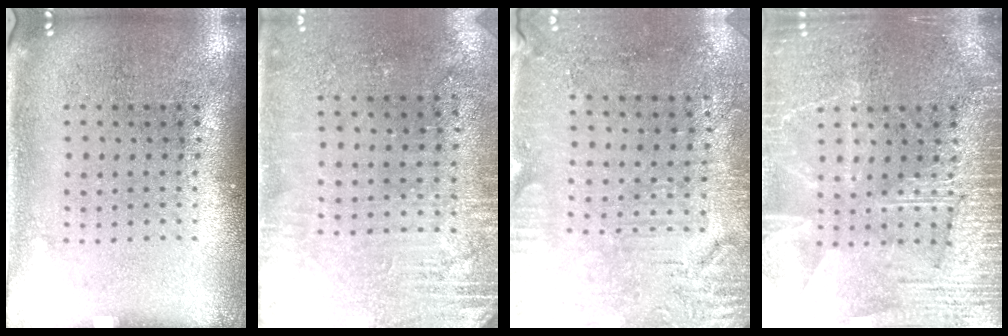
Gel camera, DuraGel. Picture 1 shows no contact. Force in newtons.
{"total": 2.9, "press": 2.7, "slide": 1.1}
{"total": 2.9, "press": 2.7, "slide": 1.1}
{"total": 5.3, "press": 5.2, "slide": 0.7}